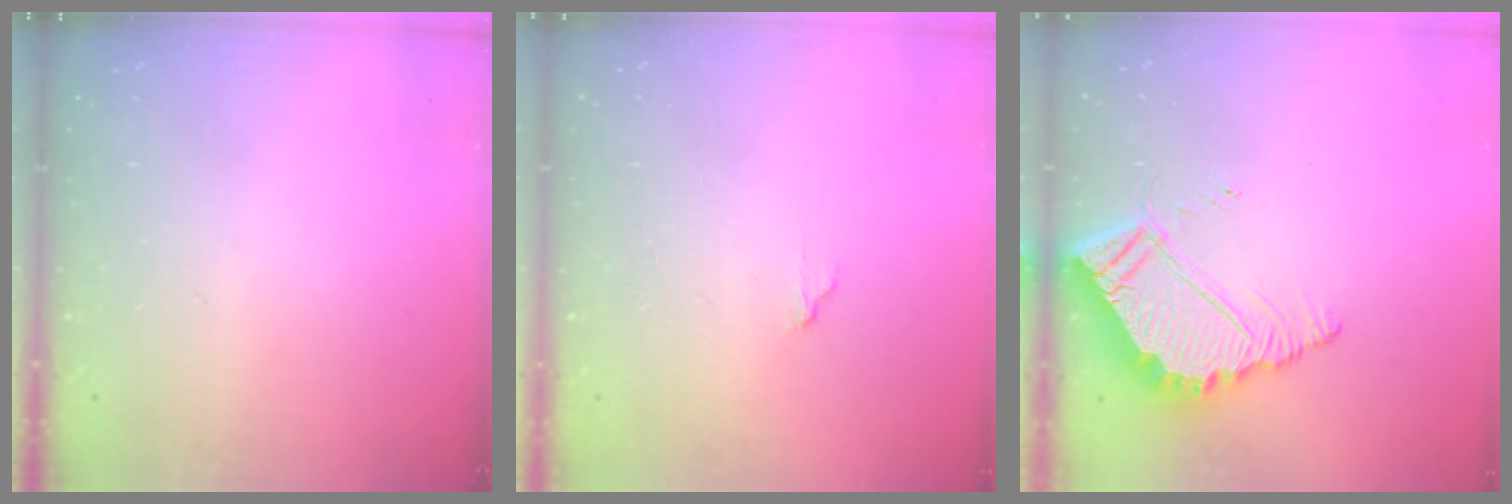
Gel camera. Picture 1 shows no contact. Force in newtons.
{"total": 4.1, "press": 4.1, "slide": 0.4}
{"total": 7.4, "press": 7.4, "slide": 0.3}